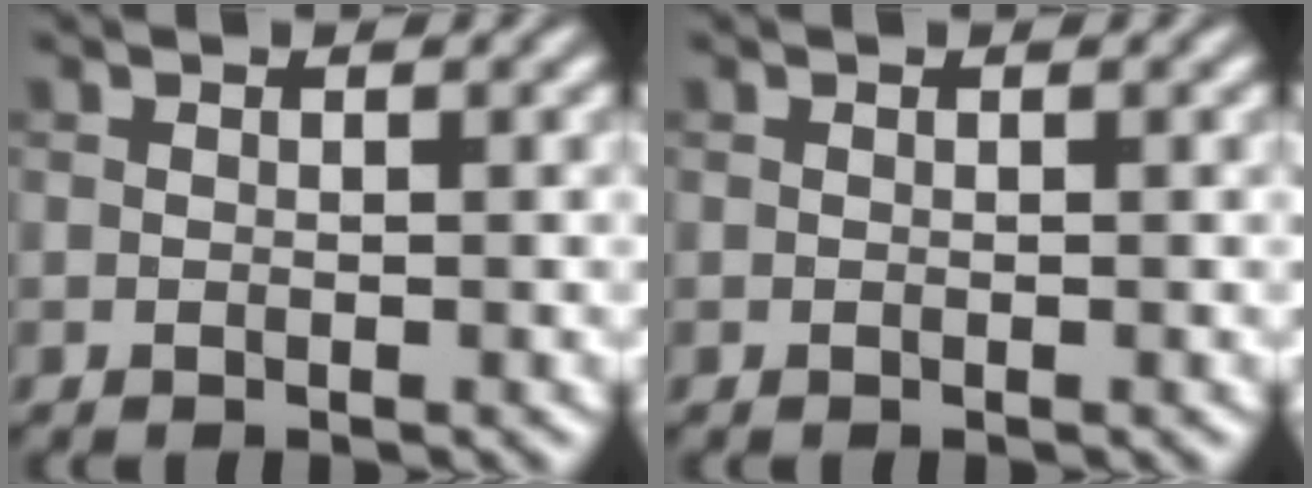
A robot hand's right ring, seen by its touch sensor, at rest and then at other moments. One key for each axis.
{"total": 0.0}